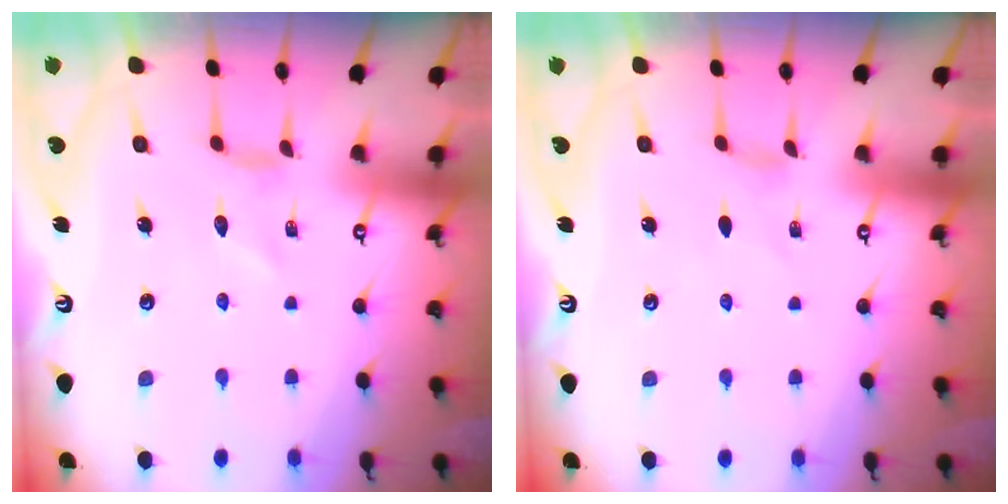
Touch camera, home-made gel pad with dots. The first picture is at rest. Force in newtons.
{"total": 0.6, "press": 0.6, "slide": 0.2}